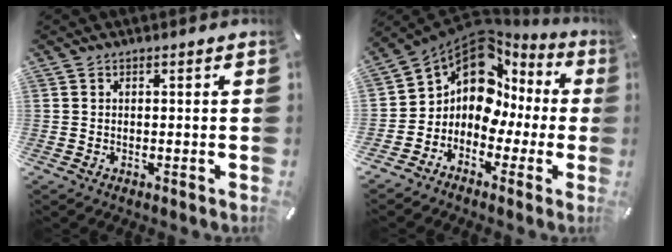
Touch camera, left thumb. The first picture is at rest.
{"total": 11.9, "force": [3.8, 9.7, 5.9], "torque": [-0.137, -0.048, 0.064]}